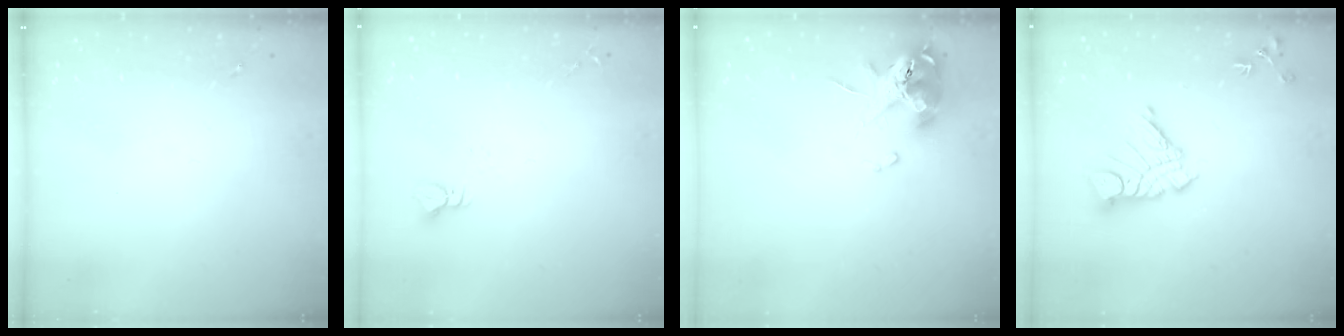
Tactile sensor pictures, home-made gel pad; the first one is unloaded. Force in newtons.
{"total": 3.0, "press": 3.0, "slide": 0.3}
{"total": 11.3, "press": 11.2, "slide": 1.6}
{"total": 13.7, "press": 13.6, "slide": 1.2}